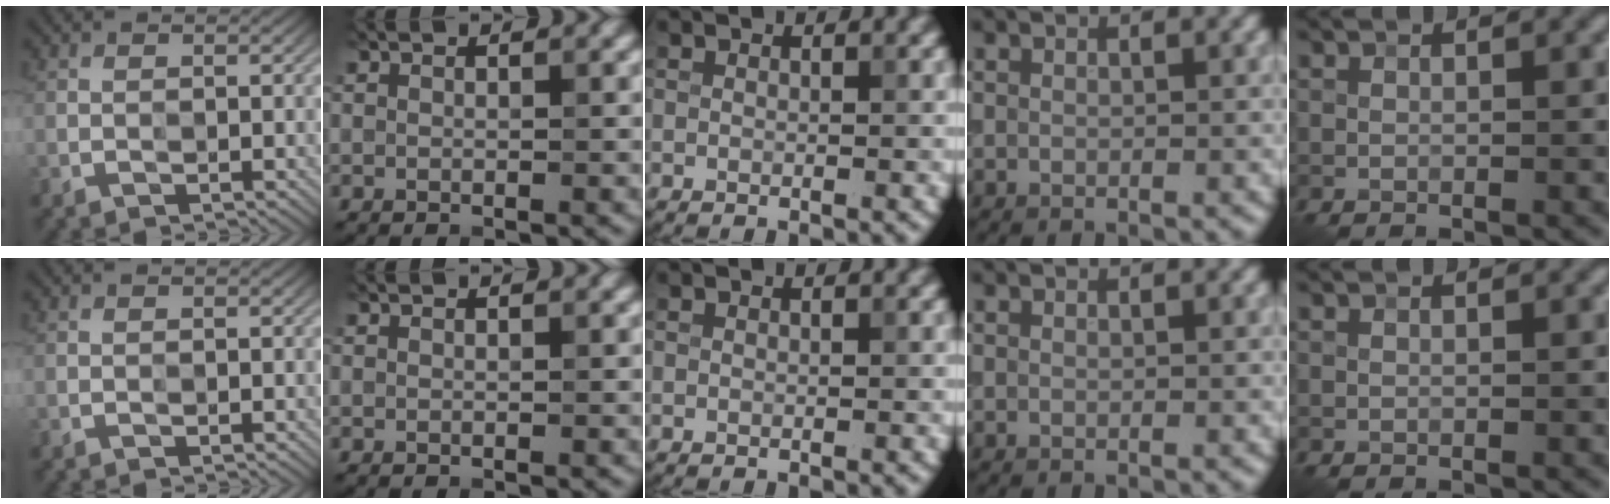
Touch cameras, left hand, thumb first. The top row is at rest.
{}